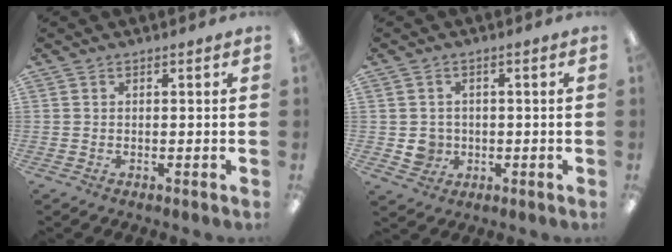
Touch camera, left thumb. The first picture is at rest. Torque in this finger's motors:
{"motor_torque": [-0.02, 0.03, 0.14, -0.12, 0.00]}